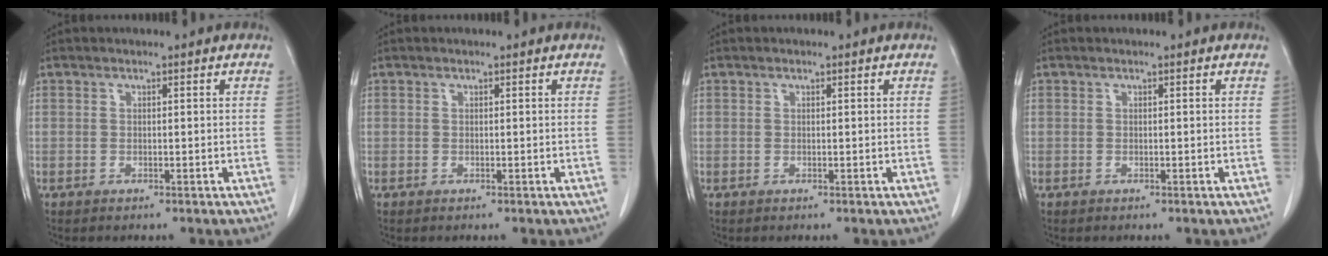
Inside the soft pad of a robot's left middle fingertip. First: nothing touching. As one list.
[{"total": 0.0}, {"total": 0.0}, {"total": 0.0}]